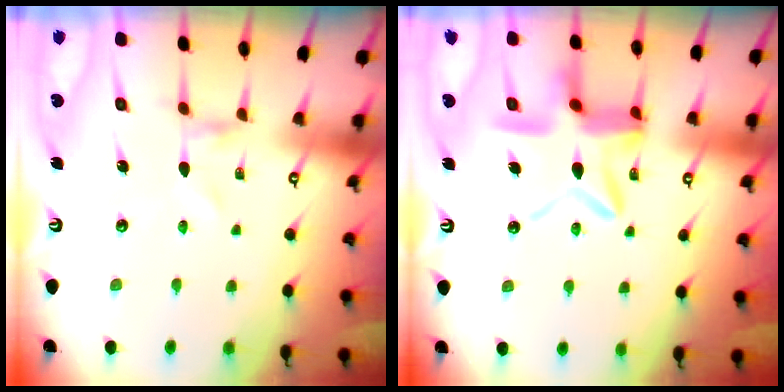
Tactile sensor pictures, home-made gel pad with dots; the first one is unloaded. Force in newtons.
{"total": 15.7, "press": 15.7, "slide": 1.4}